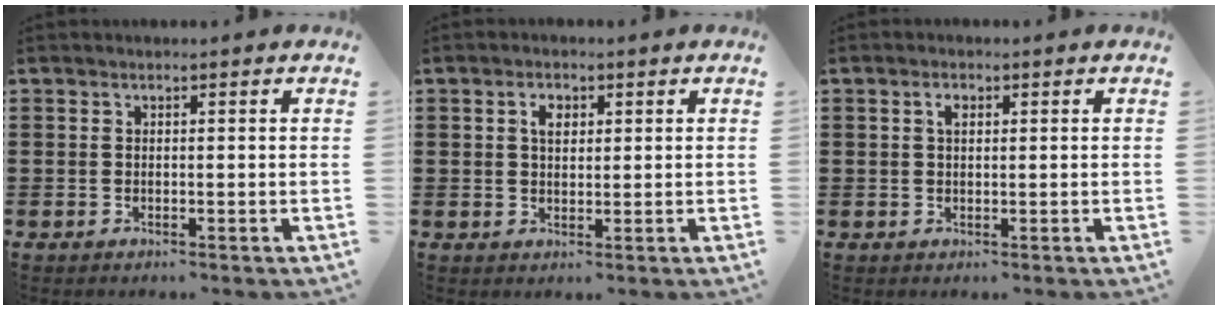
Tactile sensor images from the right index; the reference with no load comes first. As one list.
[{"total": 2.5, "force": [0.8, 1.5, 1.8], "torque": [-0.032, 0.006, 0.010]}, {"total": 1.4, "force": [0.4, 0.8, 1.1], "torque": [-0.023, 0.008, 0.006]}]